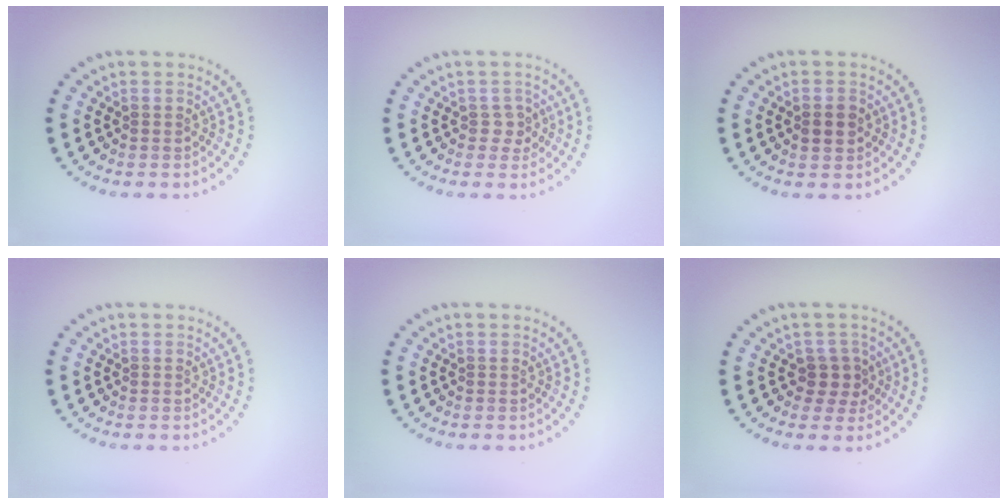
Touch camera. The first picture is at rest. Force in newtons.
{"total": 1.5, "press": 1.3, "slide": 0.6}
{"total": 1.7, "press": 1.7, "slide": 0.1}
{"total": 0.0}
{"total": 0.0}
{"total": 2.2, "press": 1.9, "slide": 1.2}